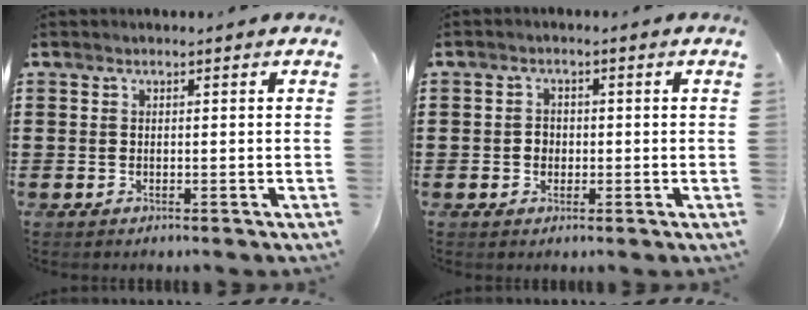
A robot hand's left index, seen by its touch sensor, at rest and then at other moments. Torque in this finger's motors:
{"motor_torque": [0.47, 0.46, 0.21, 0.01]}